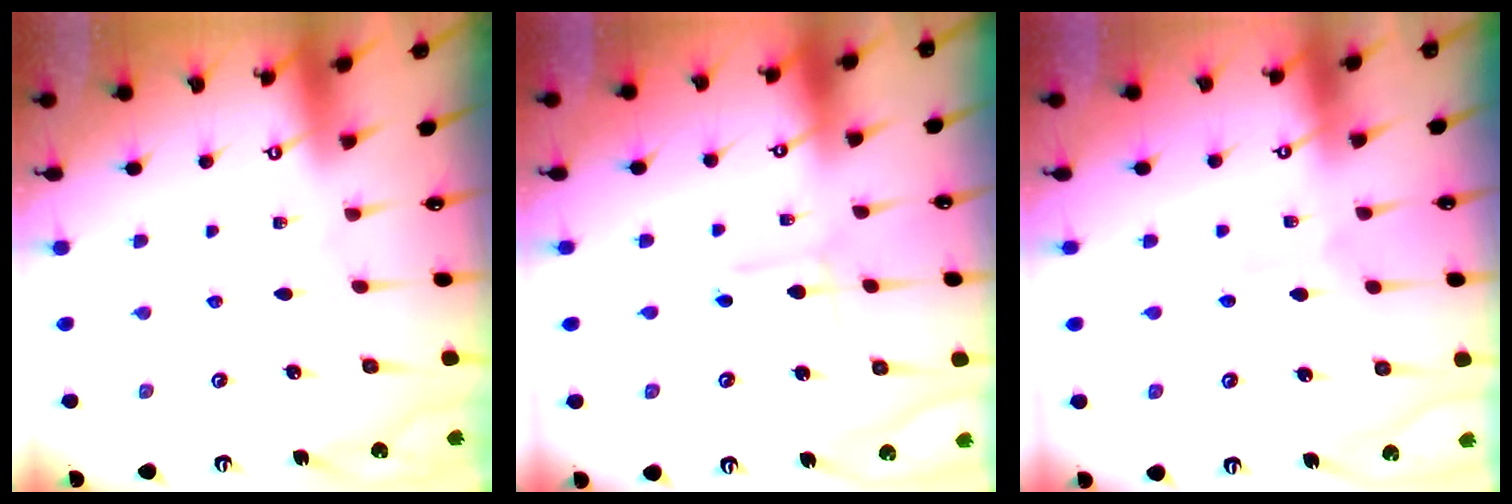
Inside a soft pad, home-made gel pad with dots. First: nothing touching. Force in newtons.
{"total": 2.8, "press": 2.8, "slide": 0.3}
{"total": 2.8, "press": 2.6, "slide": 0.9}